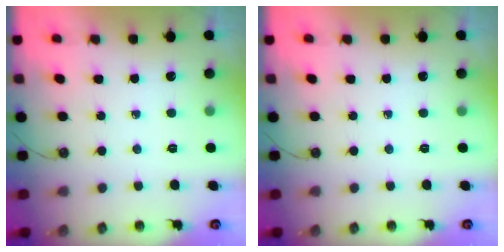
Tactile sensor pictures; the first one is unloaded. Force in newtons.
{"total": 0.0}